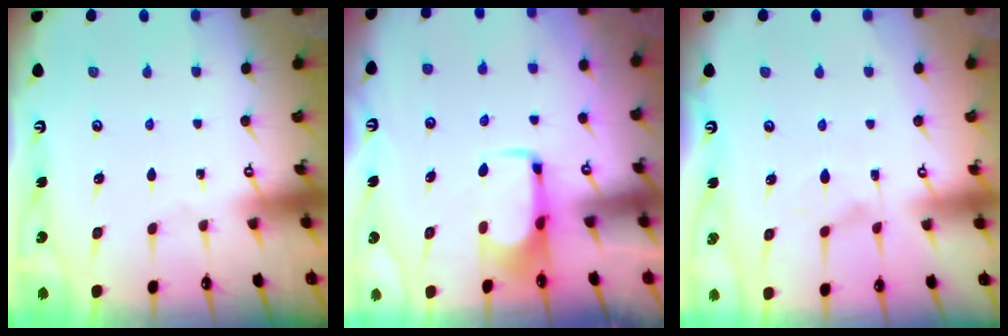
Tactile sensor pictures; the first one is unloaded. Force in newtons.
{"total": 1.9, "press": 1.9, "slide": 0.4}
{"total": 1.2, "press": 1.0, "slide": 0.7}